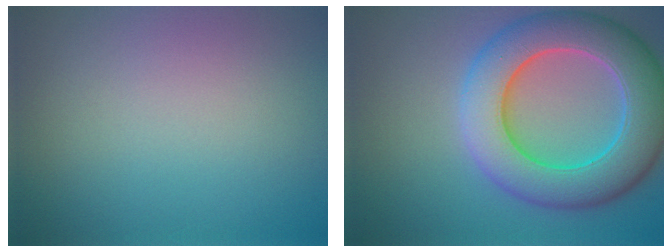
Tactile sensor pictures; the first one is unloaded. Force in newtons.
{"total": 9.6, "press": 9.6, "slide": 0.5}